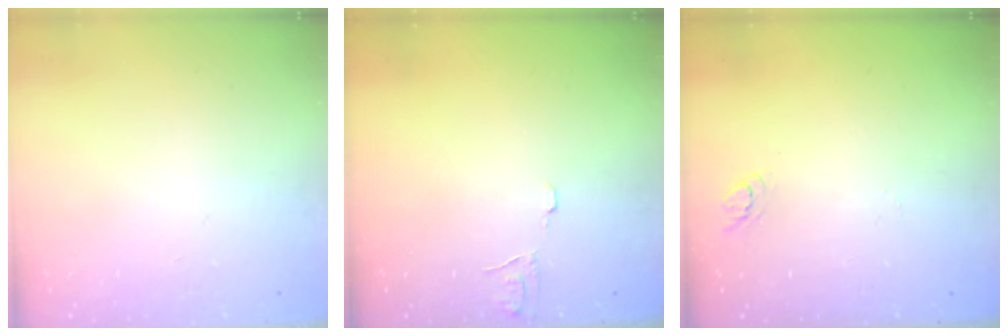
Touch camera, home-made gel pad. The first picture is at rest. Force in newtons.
{"total": 5.9, "press": 5.9, "slide": 0.5}
{"total": 3.2, "press": 3.2, "slide": 0.3}